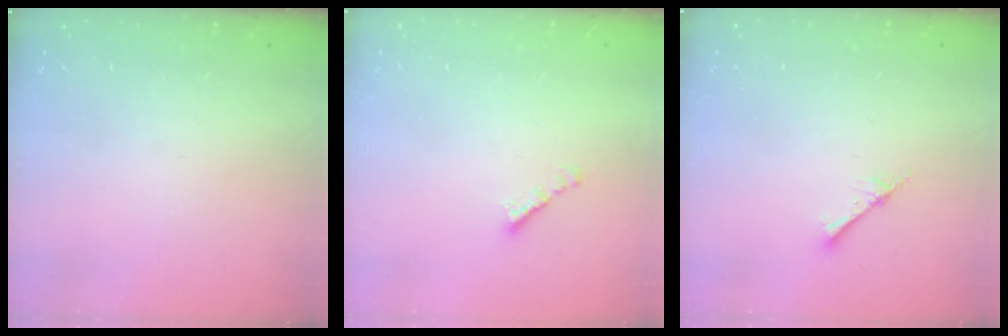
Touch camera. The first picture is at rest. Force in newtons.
{"total": 2.1, "press": 2.0, "slide": 0.7}
{"total": 2.5, "press": 2.5, "slide": 0.2}